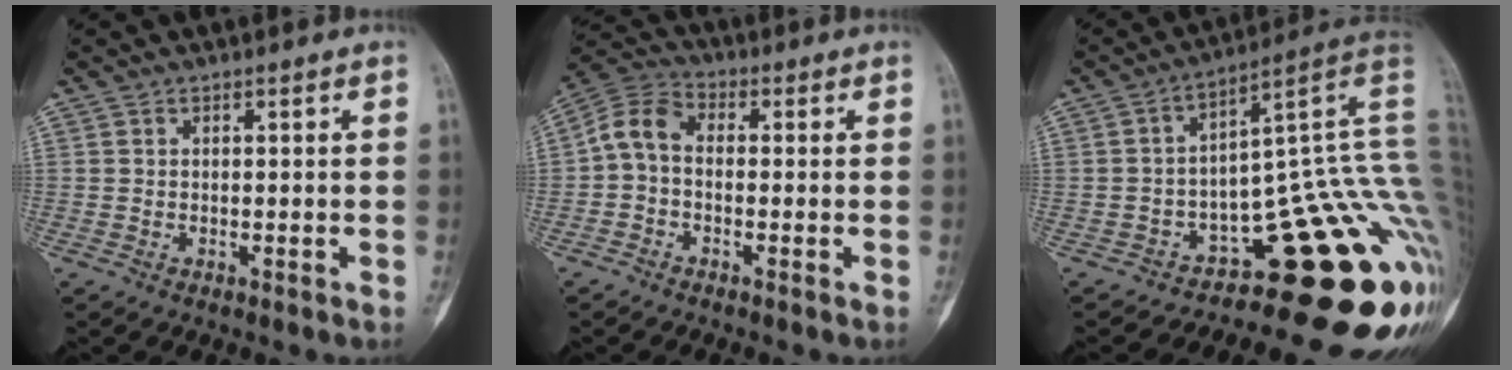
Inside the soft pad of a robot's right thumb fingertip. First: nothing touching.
{"total": 7.0, "force": [-0.6, 4.8, 5.0], "torque": [-0.091, 0.024, -0.028]}
{"total": 23.5, "force": [-7.6, 8.8, 20.4], "torque": [-0.117, 0.105, -0.086]}